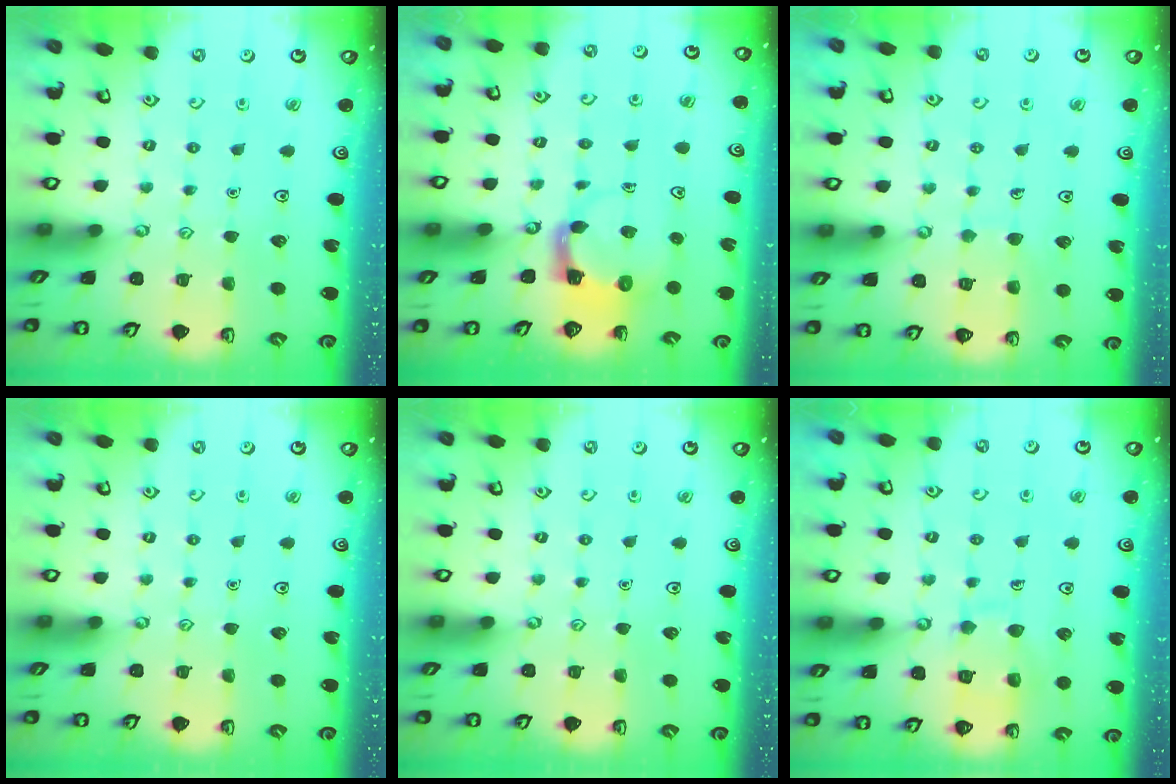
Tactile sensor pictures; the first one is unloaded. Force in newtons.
{"total": 3.4, "press": 3.4, "slide": 0.5}
{"total": 4.8, "press": 4.8, "slide": 0.3}
{"total": 0.0}
{"total": 0.0}
{"total": 10.7, "press": 10.6, "slide": 0.9}